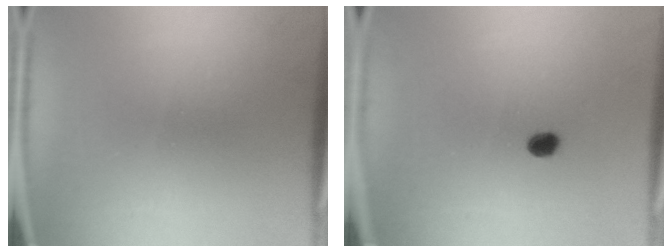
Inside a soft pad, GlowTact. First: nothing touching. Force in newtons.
{"total": 2.7}